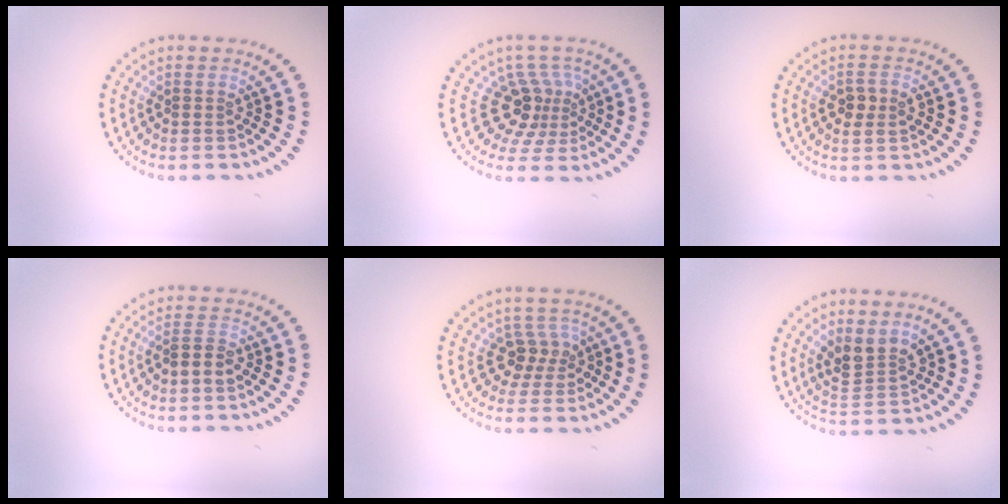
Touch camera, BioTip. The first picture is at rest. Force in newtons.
{"total": 3.9, "press": 2.6, "slide": 2.8}
{"total": 2.0, "press": 2.0, "slide": 0.2}
{"total": 1.8, "press": 1.7, "slide": 0.6}
{"total": 2.5, "press": 2.0, "slide": 1.6}
{"total": 3.0, "press": 2.6, "slide": 1.4}